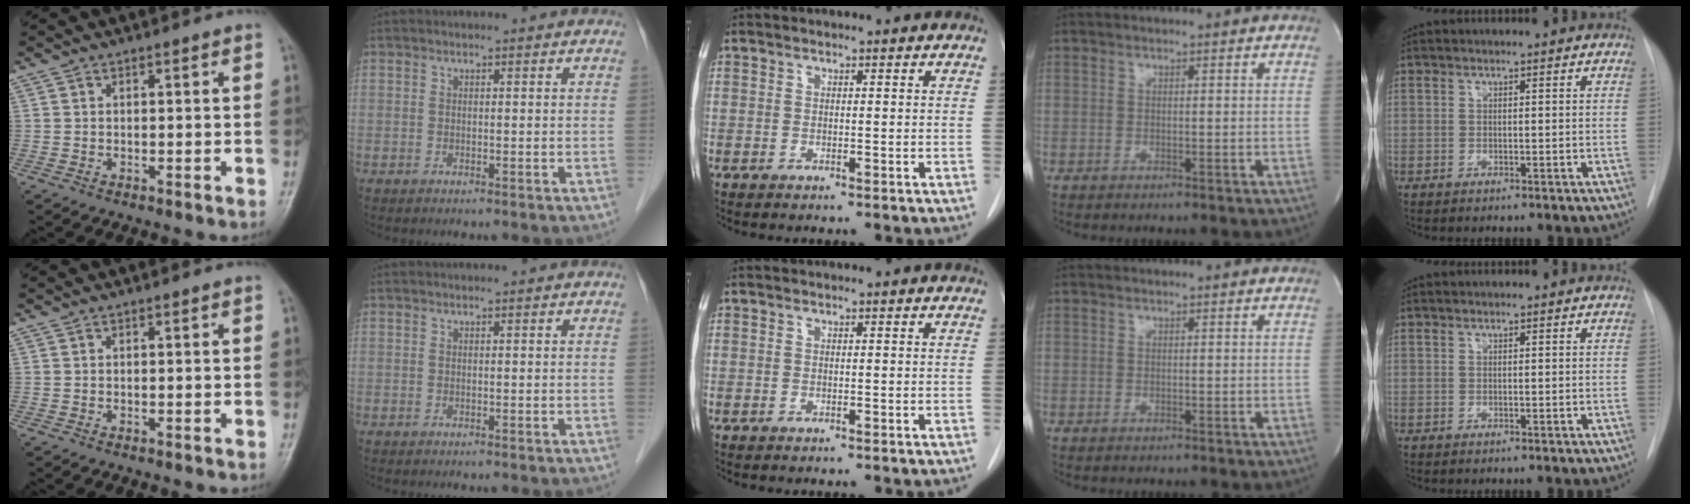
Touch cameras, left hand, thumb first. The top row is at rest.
{}